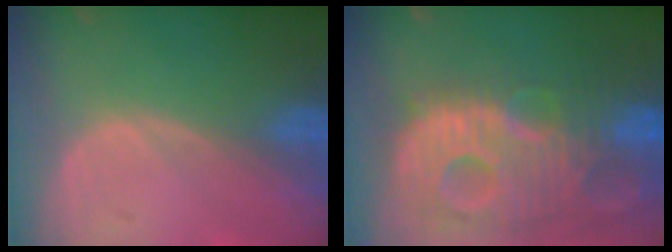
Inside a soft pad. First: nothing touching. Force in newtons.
{"total": 13.9, "press": 12.0, "slide": 7.1}